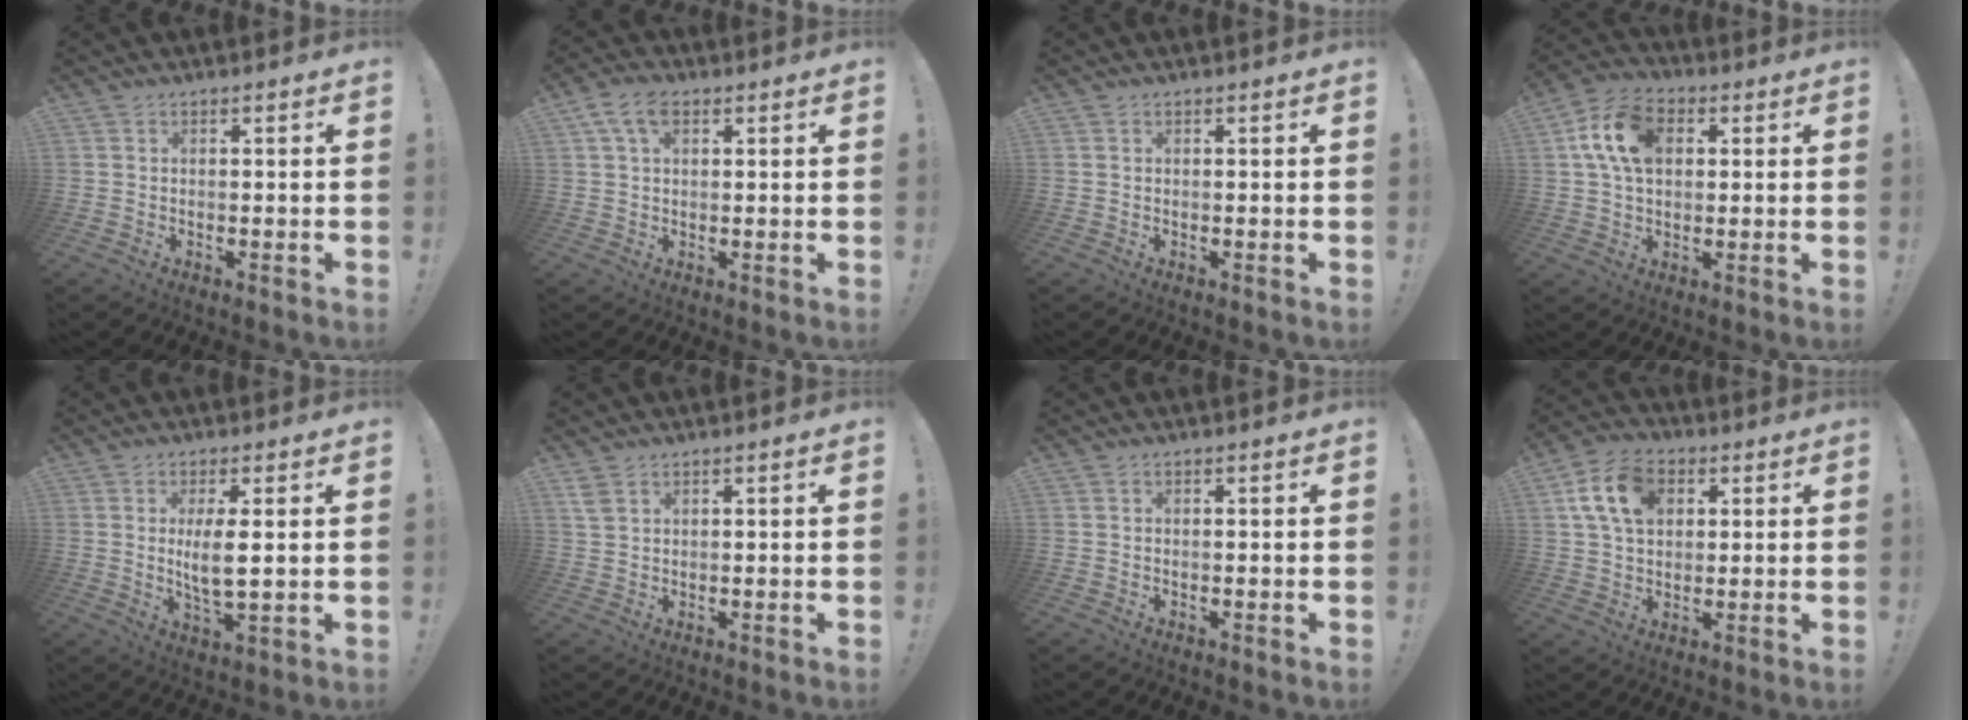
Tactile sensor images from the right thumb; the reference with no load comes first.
{"total": 7.2, "force": [2.9, 4.5, 4.8], "torque": [-0.081, 0.002, 0.056]}
{"total": 0.0}
{"total": 13.9, "force": [3.5, 9.4, 9.7], "torque": [-0.175, 0.012, 0.069]}
{"total": 7.0, "force": [1.4, 1.8, 6.6], "torque": [-0.124, -0.017, 0.020]}
{"total": 3.2, "force": [2.0, 1.7, 1.8], "torque": [-0.031, -0.007, 0.039]}
{"total": 0.0}
{"total": 13.3, "force": [4.5, 9.4, 8.2], "torque": [-0.149, 0.002, 0.086]}